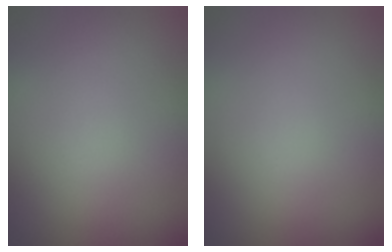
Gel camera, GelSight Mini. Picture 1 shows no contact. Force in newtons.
{"total": 0.0}